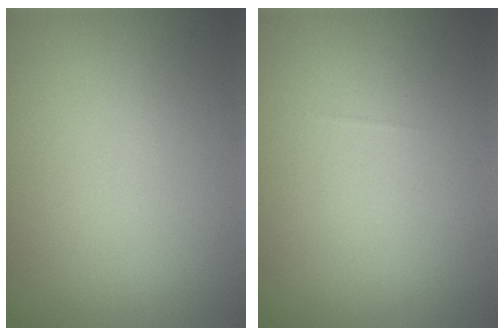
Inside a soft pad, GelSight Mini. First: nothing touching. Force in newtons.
{"total": 0.0}